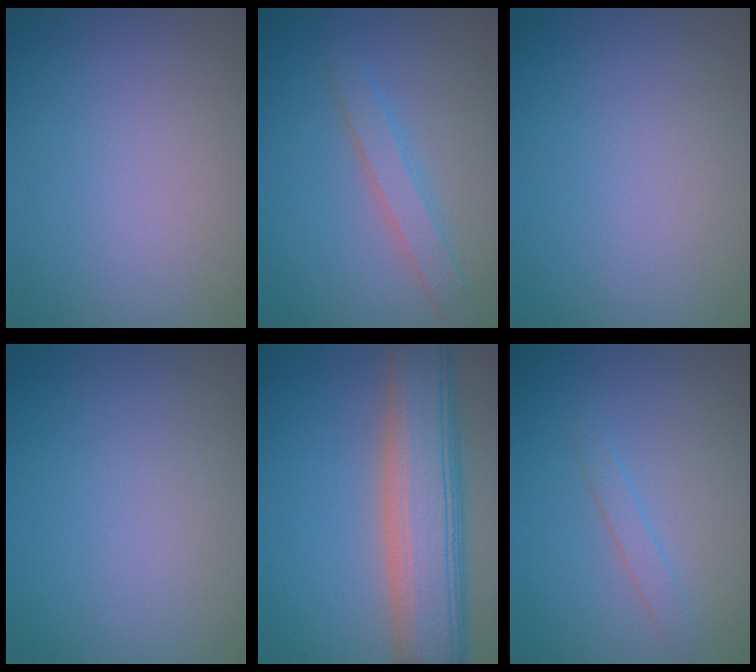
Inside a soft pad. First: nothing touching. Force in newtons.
{"total": 2.3, "press": 2.3, "slide": 0.1}
{"total": 0.0}
{"total": 0.0}
{"total": 9.1, "press": 9.1, "slide": 0.6}
{"total": 1.2, "press": 1.2, "slide": 0.1}